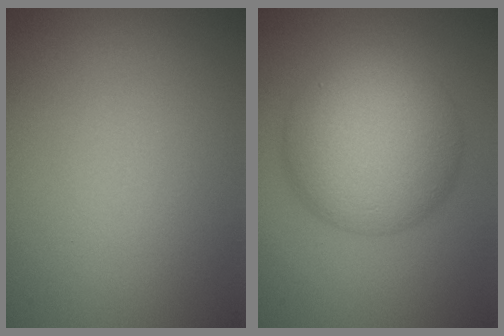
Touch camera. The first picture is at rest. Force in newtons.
{"total": 10.2, "press": 10.2, "slide": 0.2}